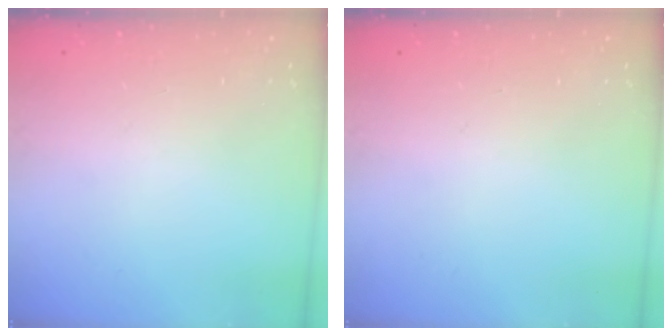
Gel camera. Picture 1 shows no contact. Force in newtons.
{"total": 0.0}